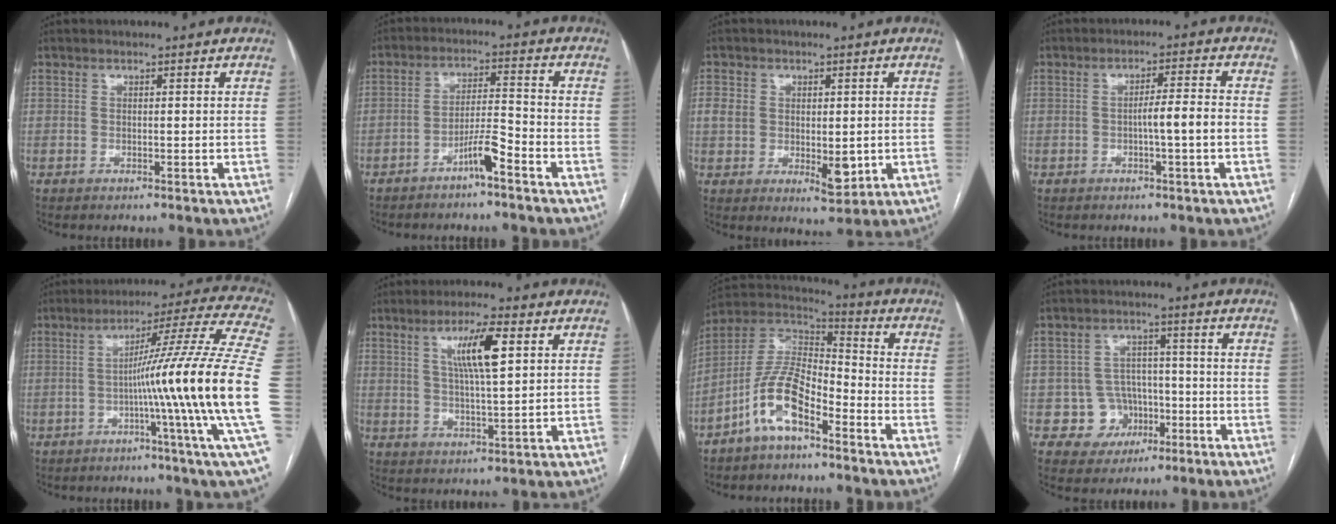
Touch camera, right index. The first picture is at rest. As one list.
[{"total": 5.2, "force": [-3.4, 0.2, 3.9], "torque": [-0.070, 0.008, -0.063]}, {"total": 6.9, "force": [0.0, 4.5, 5.2], "torque": [-0.076, -0.003, 0.014]}, {"total": 4.6, "force": [-0.9, -0.1, 4.5], "torque": [-0.070, 0.007, -0.014]}, {"total": 21.3, "force": [-3.2, -3.7, 20.8], "torque": [-0.261, -0.006, -0.072]}, {"total": 8.3, "force": [3.1, 0.8, 7.6], "torque": [-0.138, 0.003, 0.054]}, {"total": 11.2, "force": [-6.2, 4.3, 8.2], "torque": [-0.176, 0.020, -0.120]}, {"total": 6.8, "force": [-2.1, 6.4, 0.5], "torque": [0.006, 0.017, -0.027]}]